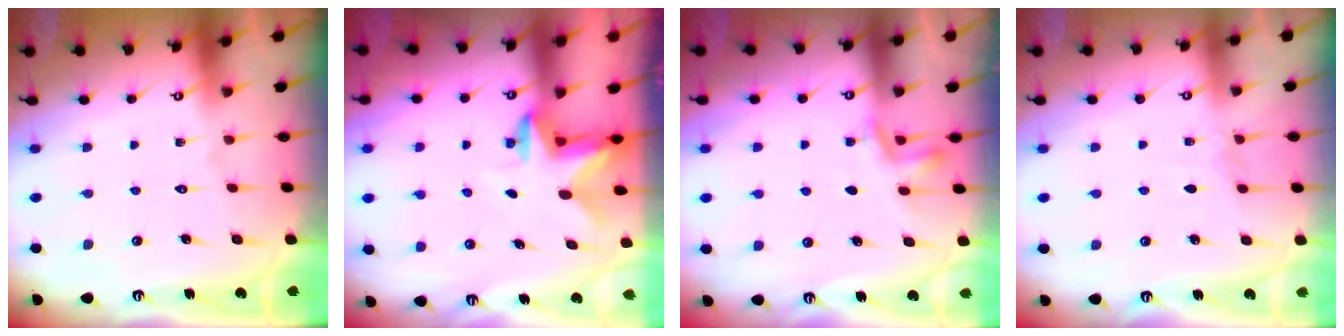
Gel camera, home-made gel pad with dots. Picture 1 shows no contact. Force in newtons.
{"total": 2.7, "press": 2.7, "slide": 0.5}
{"total": 4.5, "press": 4.3, "slide": 1.2}
{"total": 2.6, "press": 2.6, "slide": 0.4}